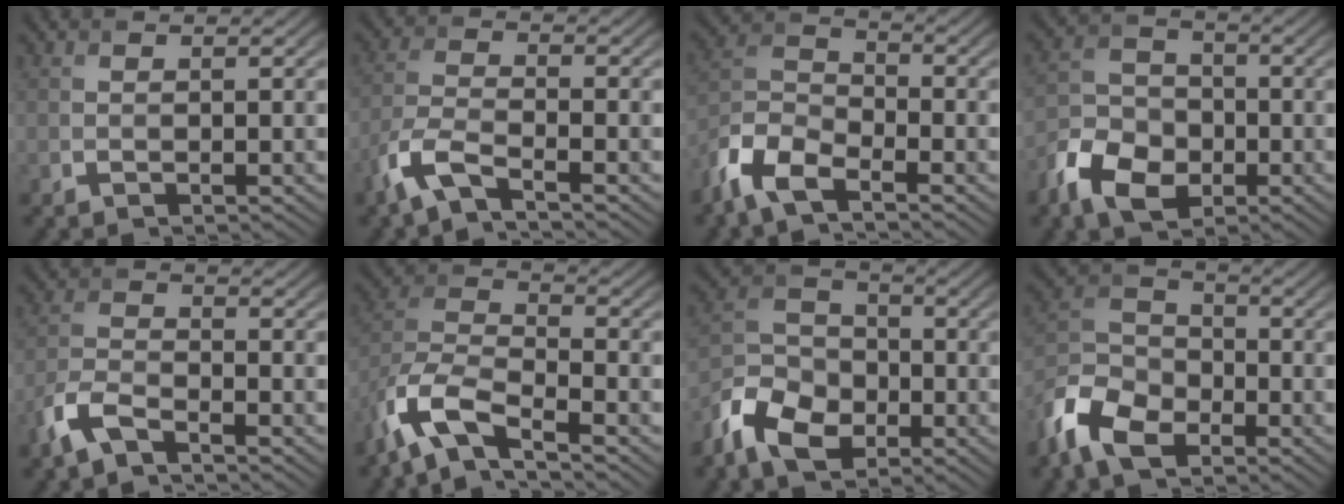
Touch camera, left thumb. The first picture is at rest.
{"total": 5.4, "force": [-3.7, 1.4, 3.7], "torque": [-0.089, -0.008, -0.092]}
{"total": 7.9, "force": [-5.5, 3.1, 4.8], "torque": [-0.109, -0.006, -0.131]}
{"total": 8.4, "force": [-4.3, 5.6, 4.5], "torque": [-0.101, -0.010, -0.098]}
{"total": 4.9, "force": [-3.5, 1.6, 3.0], "torque": [-0.076, -0.007, -0.087]}
{"total": 9.8, "force": [-6.7, 3.1, 6.5], "torque": [-0.137, -0.003, -0.154]}
{"total": 9.1, "force": [-5.2, 5.8, 4.7], "torque": [-0.109, -0.011, -0.121]}
{"total": 9.6, "force": [-6.0, 5.4, 5.2], "torque": [-0.124, -0.012, -0.143]}